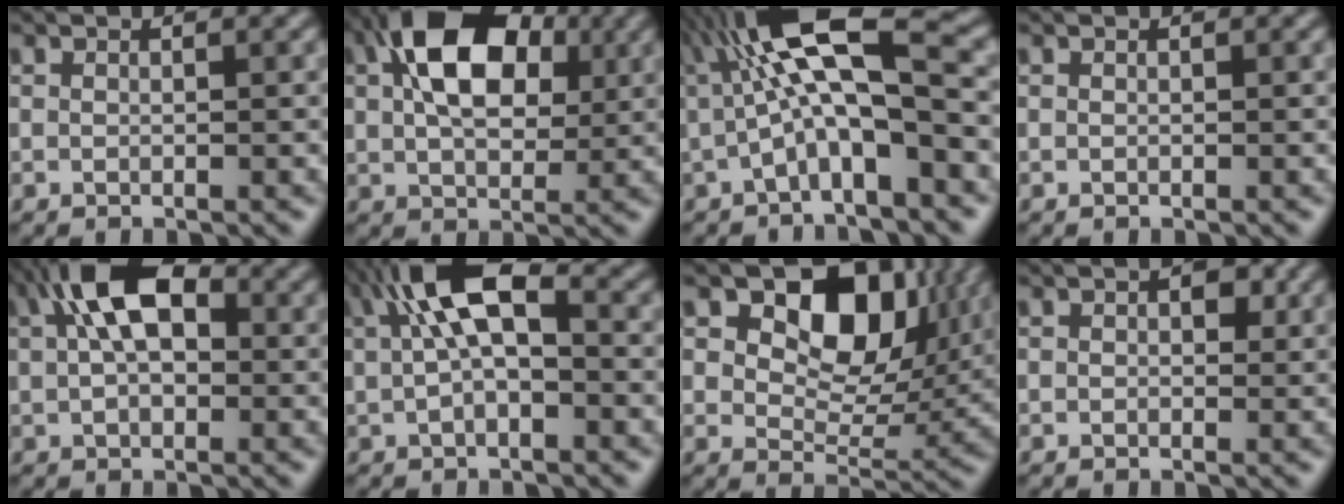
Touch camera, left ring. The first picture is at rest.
{"total": 10.4, "force": [2.8, 6.3, 7.8], "torque": [-0.135, 0.025, 0.041]}
{"total": 9.0, "force": [1.0, 2.9, 8.5], "torque": [-0.151, 0.015, 0.014]}
{"total": 0.0}
{"total": 7.6, "force": [2.1, 4.2, 6.0], "torque": [-0.106, 0.025, 0.024]}
{"total": 6.6, "force": [1.3, 2.9, 5.9], "torque": [-0.107, 0.023, 0.015]}
{"total": 9.9, "force": [4.1, 6.1, 6.6], "torque": [-0.106, 0.006, 0.068]}
{"total": 2.3, "force": [0.7, 1.4, 1.7], "torque": [-0.012, 0.006, 0.012]}